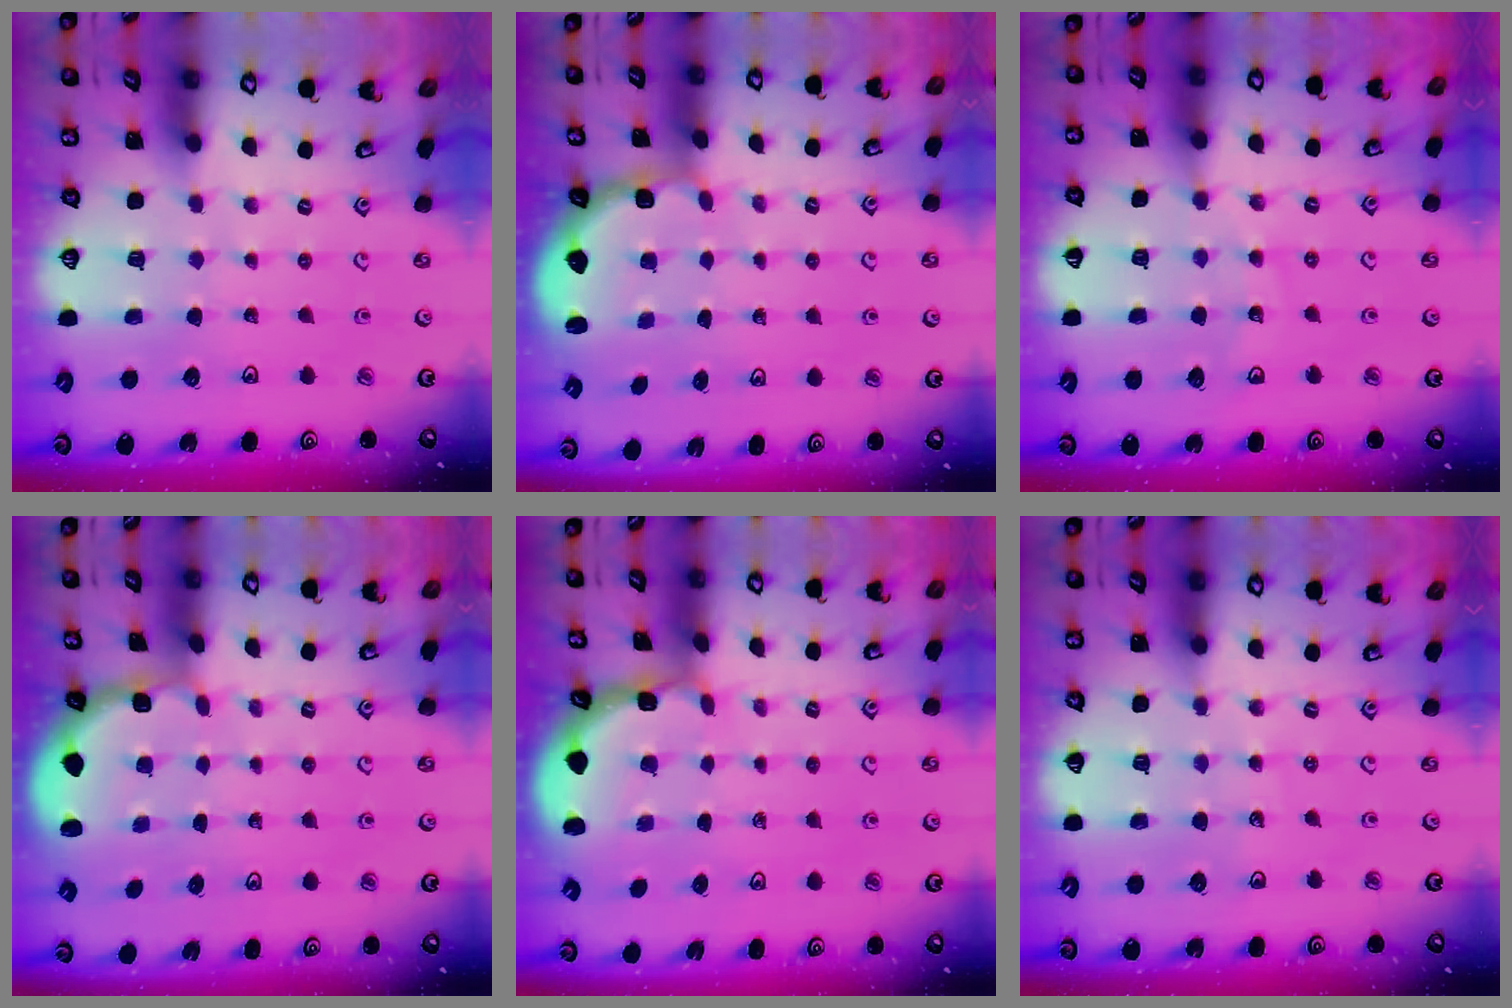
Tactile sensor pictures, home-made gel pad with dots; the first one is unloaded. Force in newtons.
{"total": 2.9, "press": 2.4, "slide": 1.6}
{"total": 10.7, "press": 10.3, "slide": 3.0}
{"total": 1.9, "press": 1.8, "slide": 0.7}
{"total": 1.3, "press": 1.3, "slide": 0.1}
{"total": 5.4, "press": 5.2, "slide": 1.6}